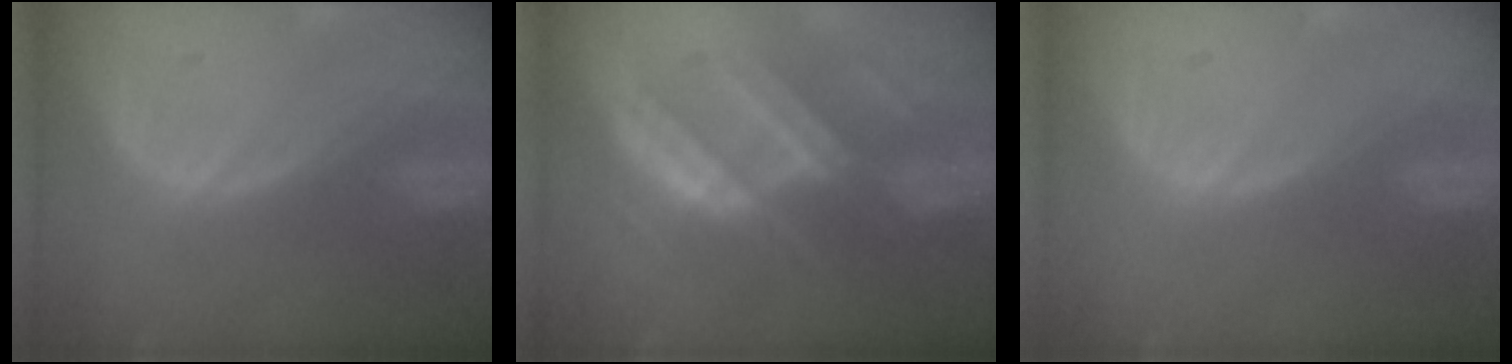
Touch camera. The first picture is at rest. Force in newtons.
{"total": 7.3, "press": 7.3, "slide": 0.1}
{"total": 0.0}